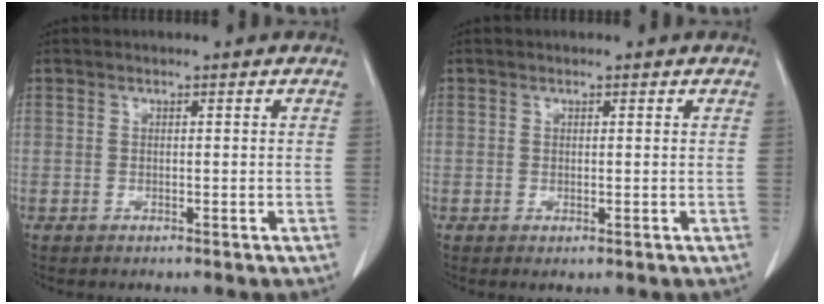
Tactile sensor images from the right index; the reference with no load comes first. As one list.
[{"total": 0.5, "force": [0.2, 0.1, 0.5], "torque": [-0.016, -0.003, 0.004]}]